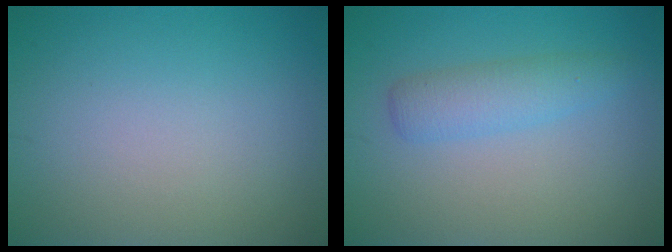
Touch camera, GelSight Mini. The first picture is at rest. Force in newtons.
{"total": 2.8, "press": 2.7, "slide": 0.2}